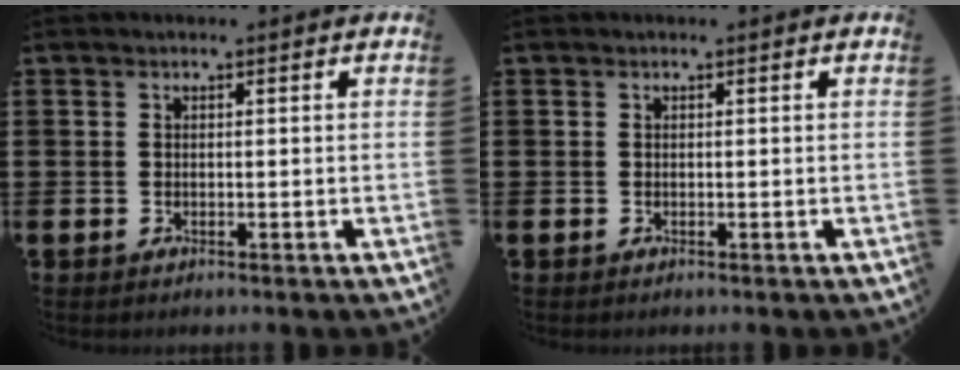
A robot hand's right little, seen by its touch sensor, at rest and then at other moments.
{"total": 0.0}